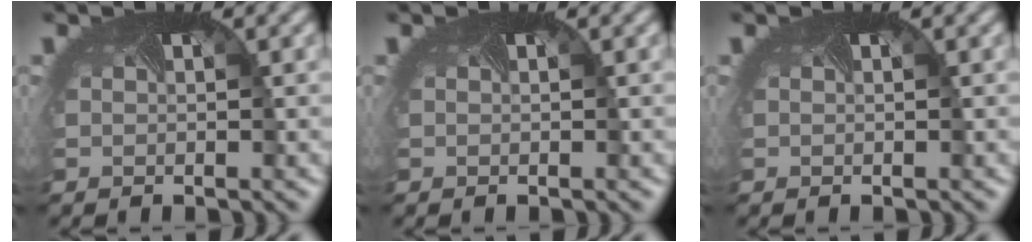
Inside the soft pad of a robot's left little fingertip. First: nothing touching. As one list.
[{"total": 0.0}, {"total": 0.0}]